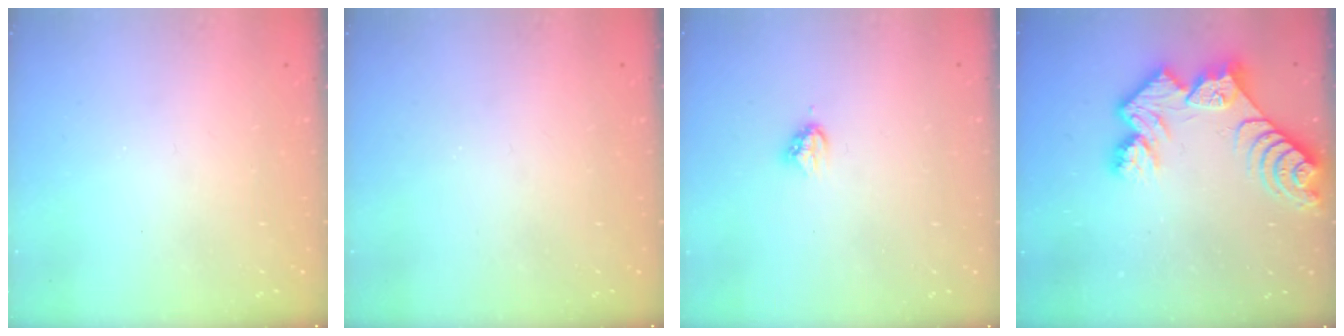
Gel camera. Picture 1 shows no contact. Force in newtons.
{"total": 0.0}
{"total": 4.0, "press": 4.0, "slide": 0.4}
{"total": 11.0, "press": 10.9, "slide": 1.1}